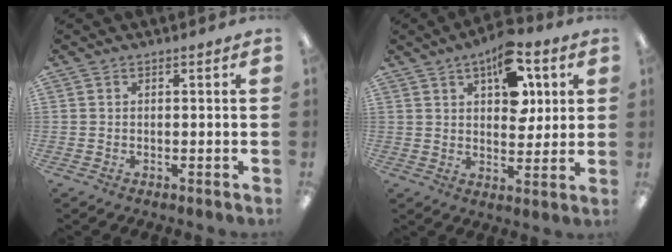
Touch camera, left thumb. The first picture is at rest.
{"total": 12.1, "force": [6.4, 6.6, 7.9], "torque": [-0.103, -0.022, 0.108]}